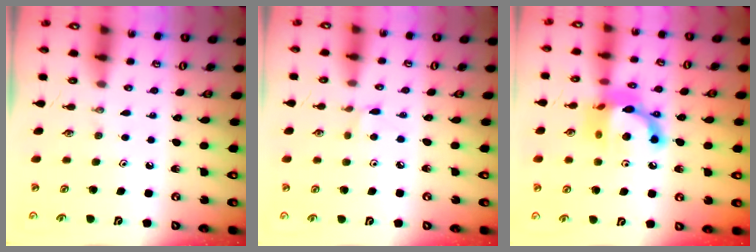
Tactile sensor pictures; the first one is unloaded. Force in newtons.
{"total": 2.6, "press": 2.6, "slide": 0.3}
{"total": 14.4, "press": 14.4, "slide": 1.1}